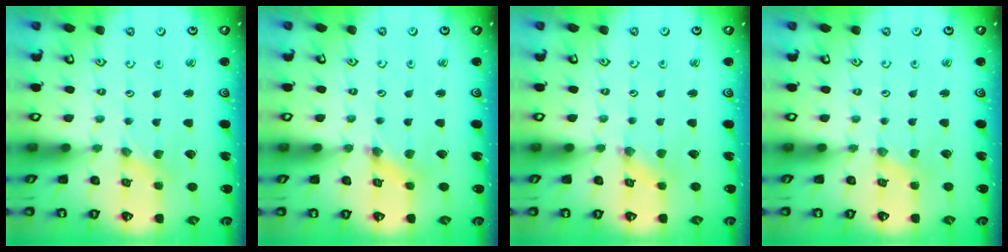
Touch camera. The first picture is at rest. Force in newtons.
{"total": 2.9, "press": 2.9, "slide": 0.3}
{"total": 0.7, "press": 0.7, "slide": 0.2}
{"total": 1.6, "press": 1.6, "slide": 0.3}